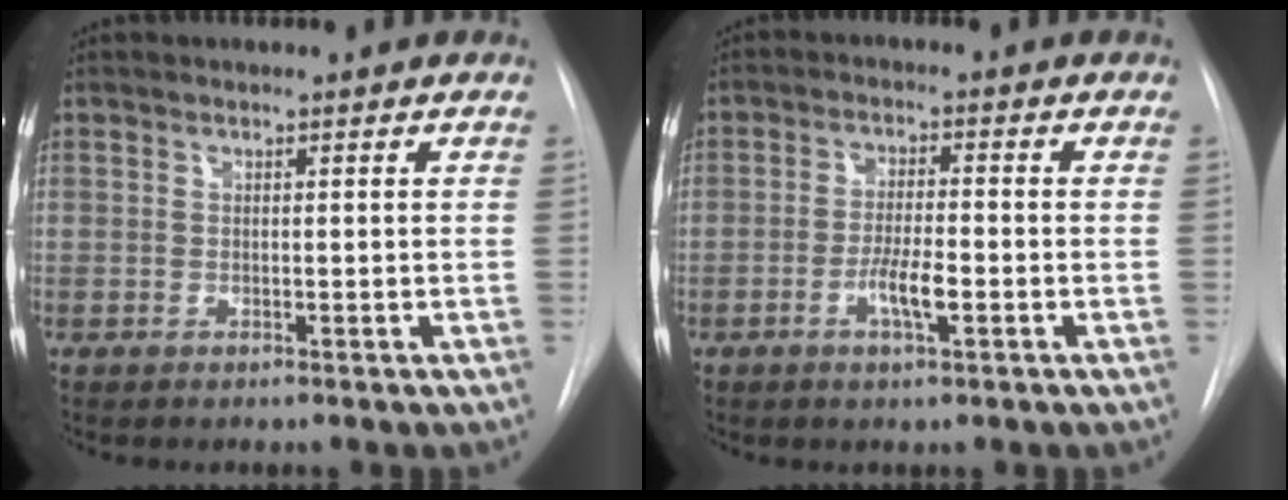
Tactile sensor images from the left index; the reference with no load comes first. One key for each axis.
{"total": 4.9, "fx": -2.6, "fy": 0.8, "fz": 4.1, "tx": -0.078, "ty": -0.007, "tz": -0.045}